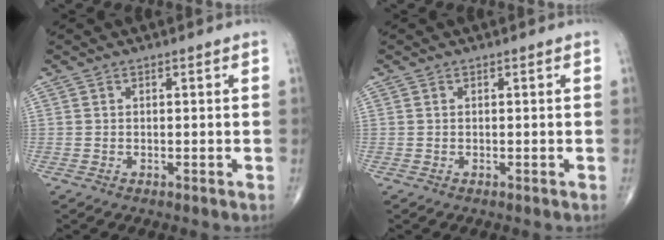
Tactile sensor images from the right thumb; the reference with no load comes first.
{"total": 0.0}